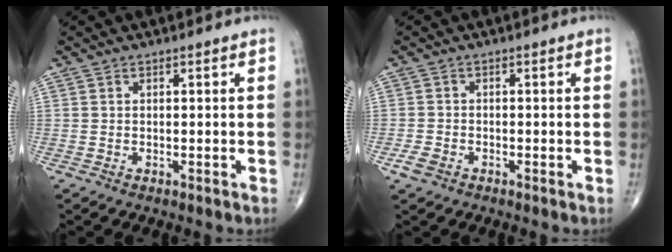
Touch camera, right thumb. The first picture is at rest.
{"total": 2.5, "force": [-1.4, 1.6, 1.4], "torque": [-0.030, 0.000, -0.027]}